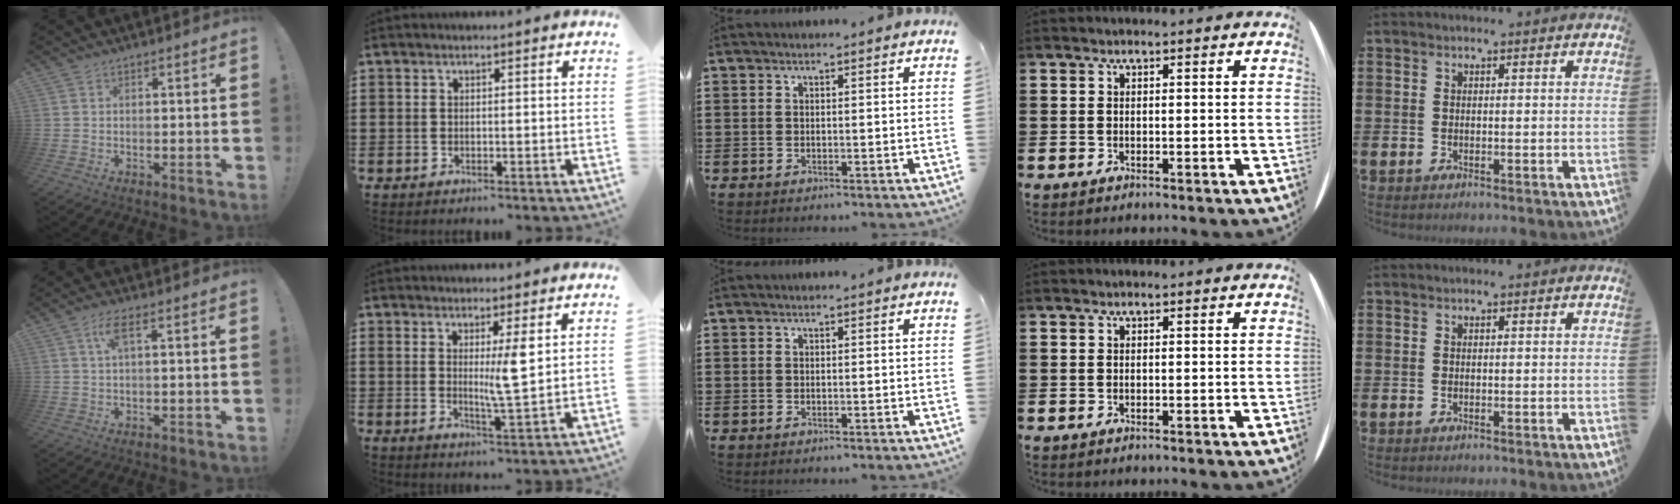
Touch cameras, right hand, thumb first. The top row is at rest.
{"thumb": {"total": 4.4, "force": [1.2, 0.8, 4.2], "torque": [-0.078, 0.001, 0.018]}, "index": {"total": 5.0, "force": [1.8, 0.1, 4.7], "torque": [-0.086, -0.009, 0.026]}}